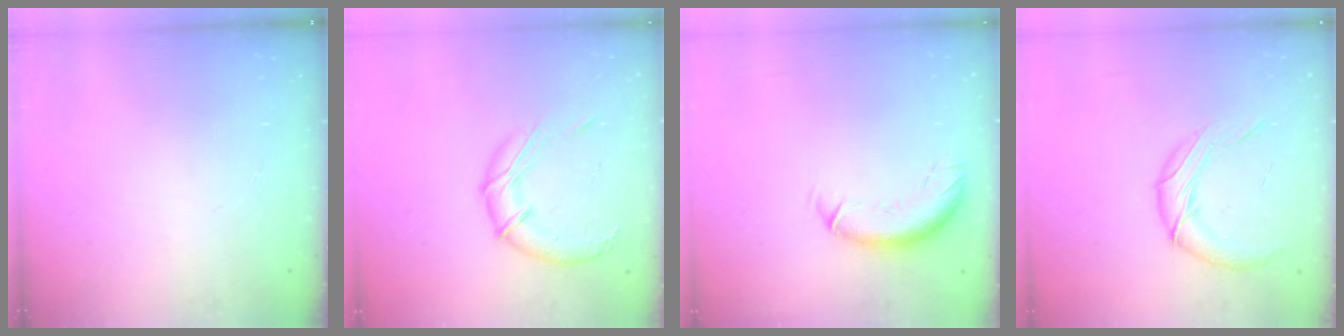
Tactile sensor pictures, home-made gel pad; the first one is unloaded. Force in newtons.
{"total": 11.6, "press": 11.5, "slide": 1.5}
{"total": 9.2, "press": 9.1, "slide": 1.8}
{"total": 10.3, "press": 10.2, "slide": 1.2}